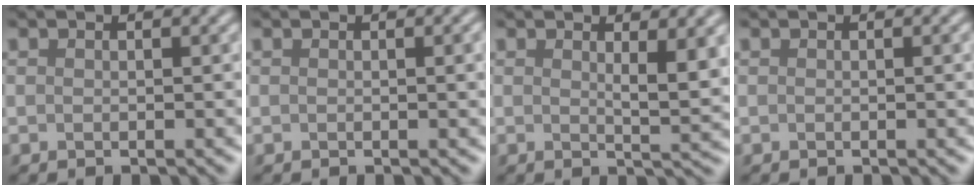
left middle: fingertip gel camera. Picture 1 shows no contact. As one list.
[{"total": 1.4, "force": [0.0, 0.3, 1.3], "torque": [-0.009, 0.008, 0.002]}, {"total": 2.9, "force": [1.0, 0.5, 2.7], "torque": [-0.033, -0.005, 0.022]}, {"total": 0.6, "force": [-0.2, 0.0, 0.6], "torque": [-0.002, 0.006, 0.002]}]